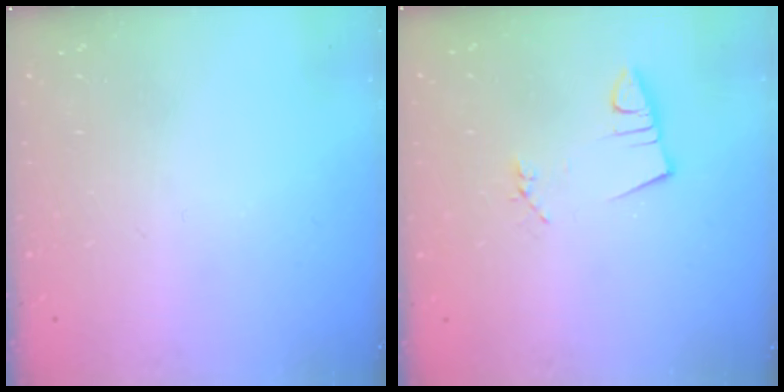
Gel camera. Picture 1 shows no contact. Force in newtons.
{"total": 2.8, "press": 1.4, "slide": 2.4}